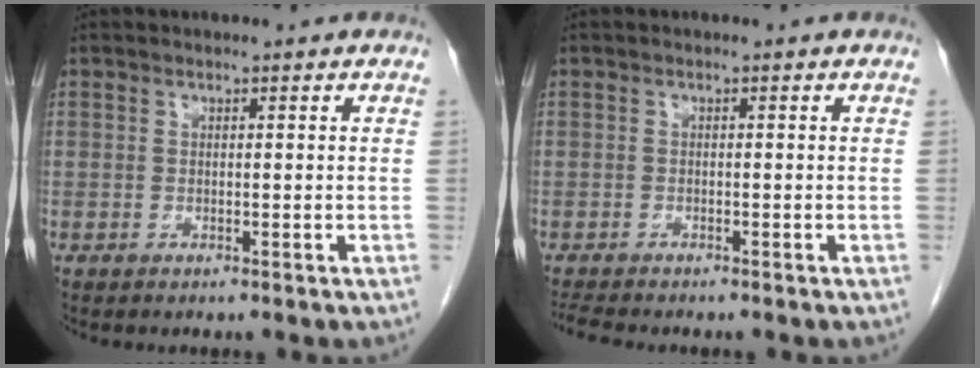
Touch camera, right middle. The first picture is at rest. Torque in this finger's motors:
{"motor_torque": [0.34, -0.23, 0.03, 0.00]}